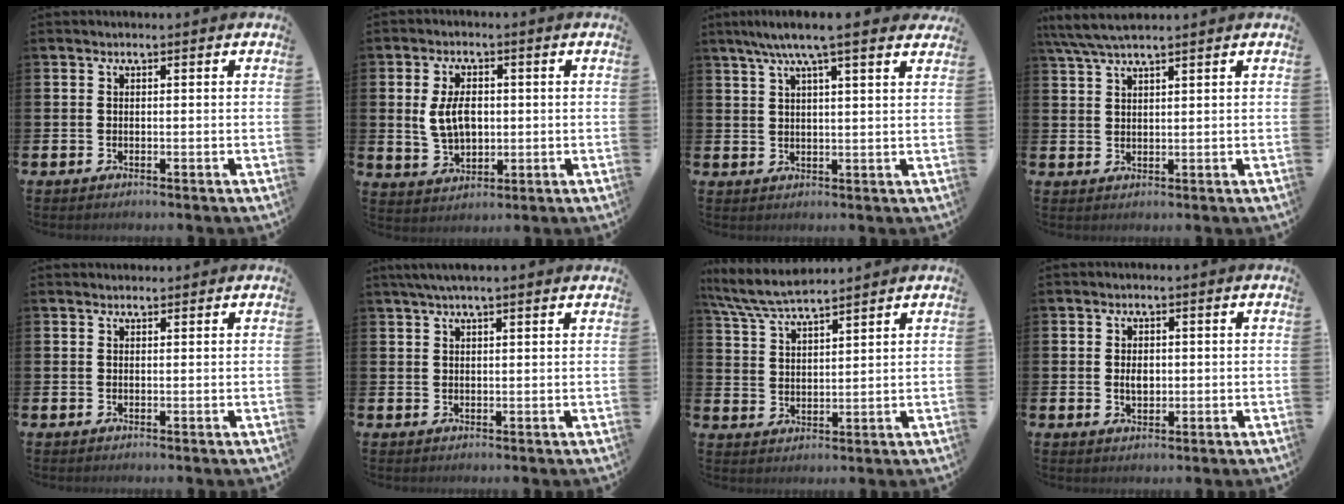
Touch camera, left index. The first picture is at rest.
{"total": 5.5, "force": [0.9, 3.5, 4.2], "torque": [-0.065, 0.004, 0.010]}
{"total": 6.5, "force": [5.4, 0.6, 3.6], "torque": [-0.075, -0.011, 0.094]}
{"total": 4.5, "force": [3.9, 0.5, 2.1], "torque": [-0.052, -0.008, 0.072]}
{"total": 0.9, "force": [0.9, 0.3, 0.0], "torque": [0.014, -0.003, 0.013]}
{"total": 3.0, "force": [2.5, 0.3, 1.7], "torque": [-0.038, 0.001, 0.045]}
{"total": 6.5, "force": [6.1, 0.7, 2.1], "torque": [-0.061, -0.025, 0.111]}
{"total": 2.2, "force": [0.1, 1.4, 1.7], "torque": [-0.011, -0.003, -0.004]}